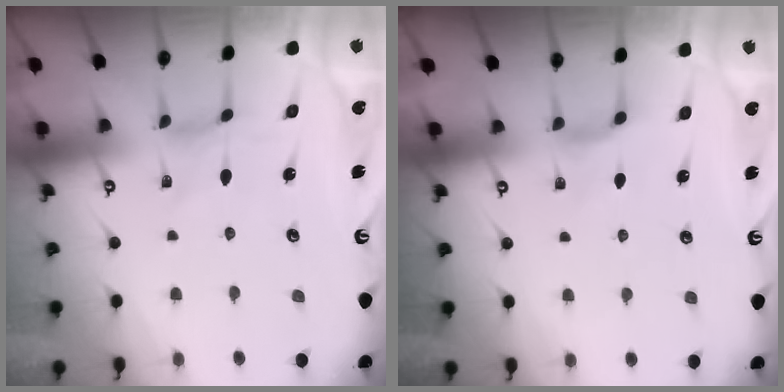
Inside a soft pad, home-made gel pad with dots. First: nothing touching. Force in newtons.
{"total": 3.9, "press": 3.8, "slide": 0.6}